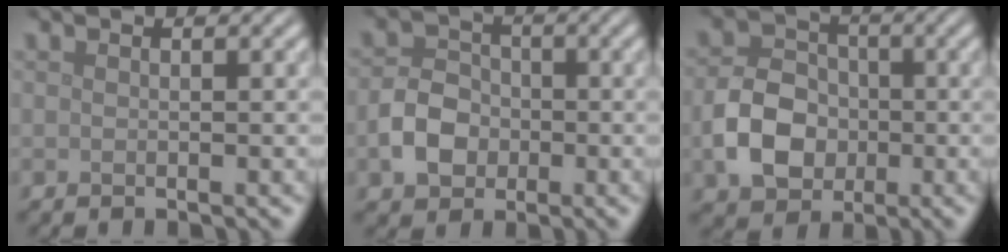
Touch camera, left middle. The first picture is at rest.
{"total": 3.9, "force": [-1.2, 3.1, 2.1], "torque": [-0.038, 0.003, -0.025]}
{"total": 5.6, "force": [-1.4, 4.4, 3.3], "torque": [-0.065, 0.001, -0.030]}